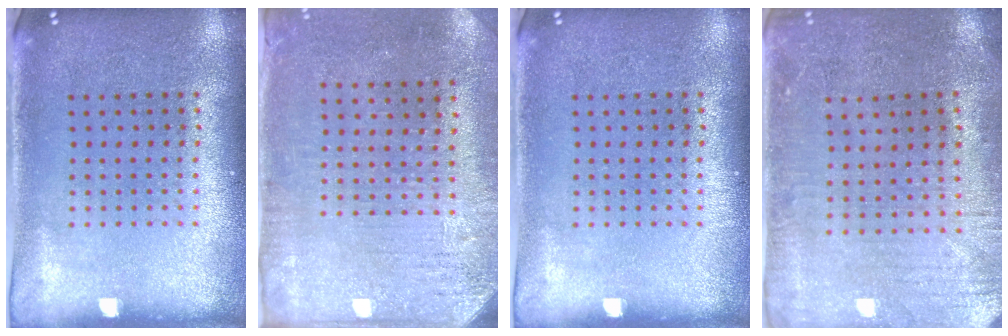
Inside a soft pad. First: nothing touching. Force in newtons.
{"total": 3.1, "press": 2.6, "slide": 1.7}
{"total": 0.0}
{"total": 0.6, "press": 0.4, "slide": 0.4}